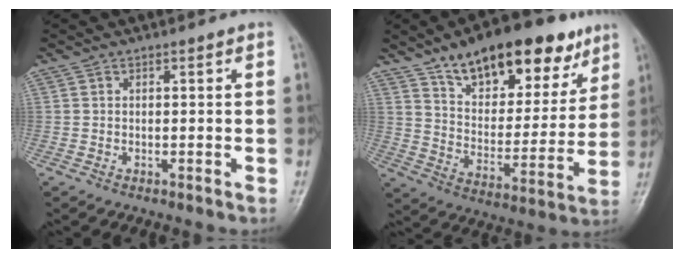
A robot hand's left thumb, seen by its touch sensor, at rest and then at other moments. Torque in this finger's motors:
{"motor_torque": [0.80, 0.78, 1.42, -1.35, 0.34]}